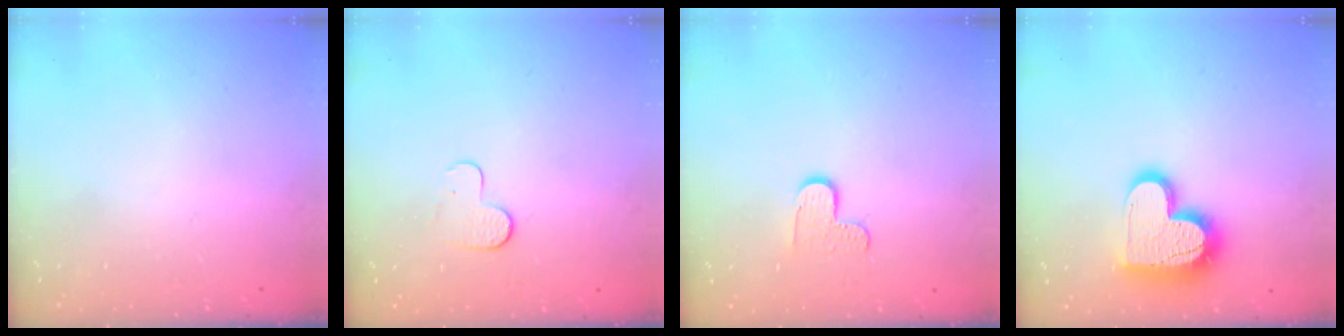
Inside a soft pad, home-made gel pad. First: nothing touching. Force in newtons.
{"total": 4.6, "press": 4.6, "slide": 0.4}
{"total": 6.5, "press": 6.5, "slide": 0.3}
{"total": 16.1, "press": 16.1, "slide": 1.3}